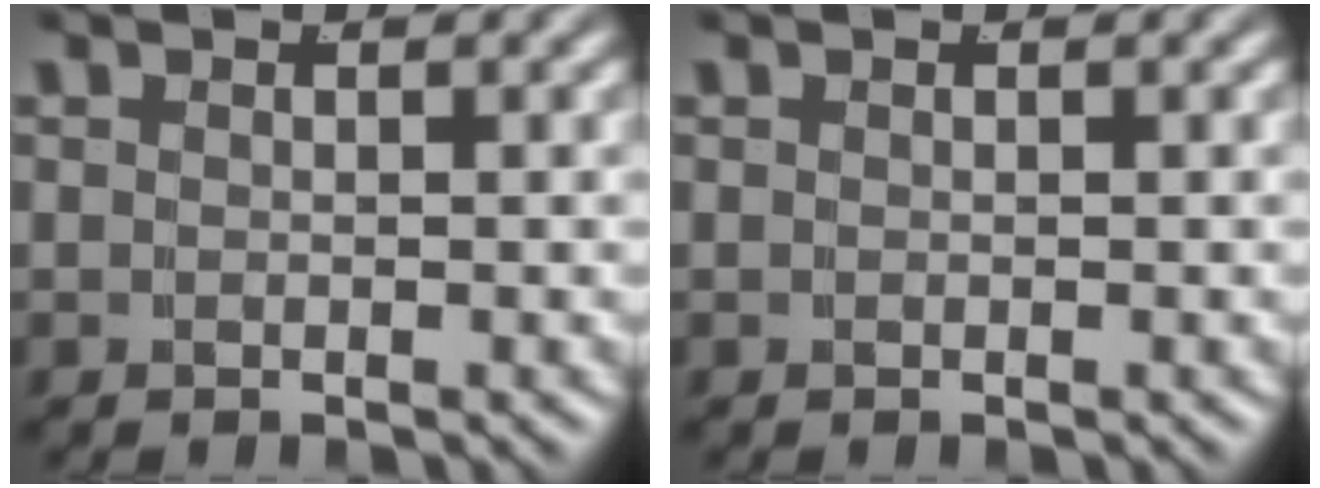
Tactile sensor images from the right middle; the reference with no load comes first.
{"total": 0.0}